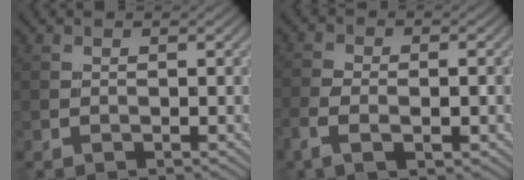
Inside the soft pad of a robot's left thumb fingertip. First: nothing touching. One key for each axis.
{"total": 4.7, "fx": -2.0, "fy": 1.9, "fz": 3.8, "tx": -0.084, "ty": -0.004, "tz": -0.040}